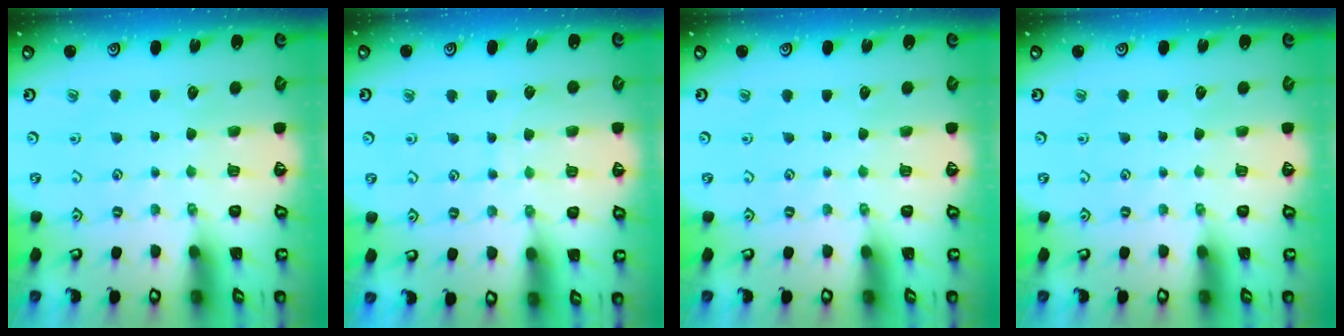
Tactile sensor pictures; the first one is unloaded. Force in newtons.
{"total": 6.8, "press": 6.8, "slide": 0.5}
{"total": 0.0}
{"total": 0.0}